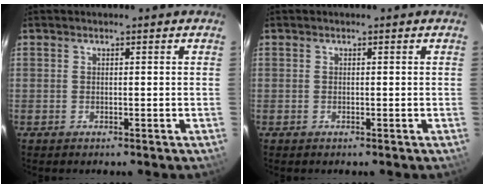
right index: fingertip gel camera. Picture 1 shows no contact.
{"total": 0.0}